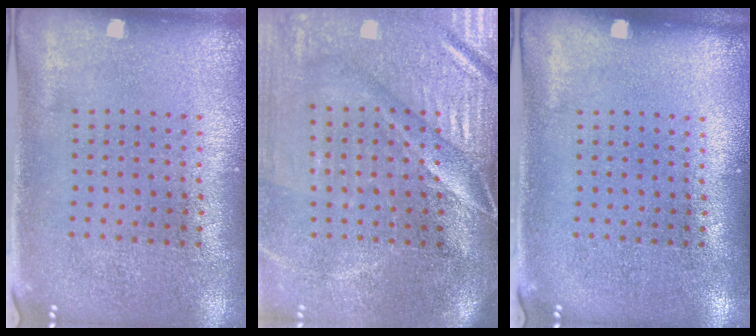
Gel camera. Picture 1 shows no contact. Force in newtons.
{"total": 4.6, "press": 3.9, "slide": 2.4}
{"total": 0.0}